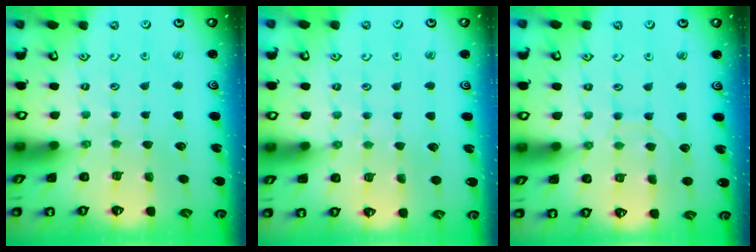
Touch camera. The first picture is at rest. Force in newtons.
{"total": 2.9, "press": 2.9, "slide": 0.5}
{"total": 5.5, "press": 5.5, "slide": 0.3}